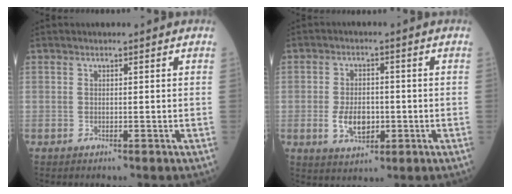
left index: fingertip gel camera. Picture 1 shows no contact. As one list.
[{"total": 5.8, "force": [-1.3, 3.5, 4.5], "torque": [-0.088, -0.001, -0.016]}]